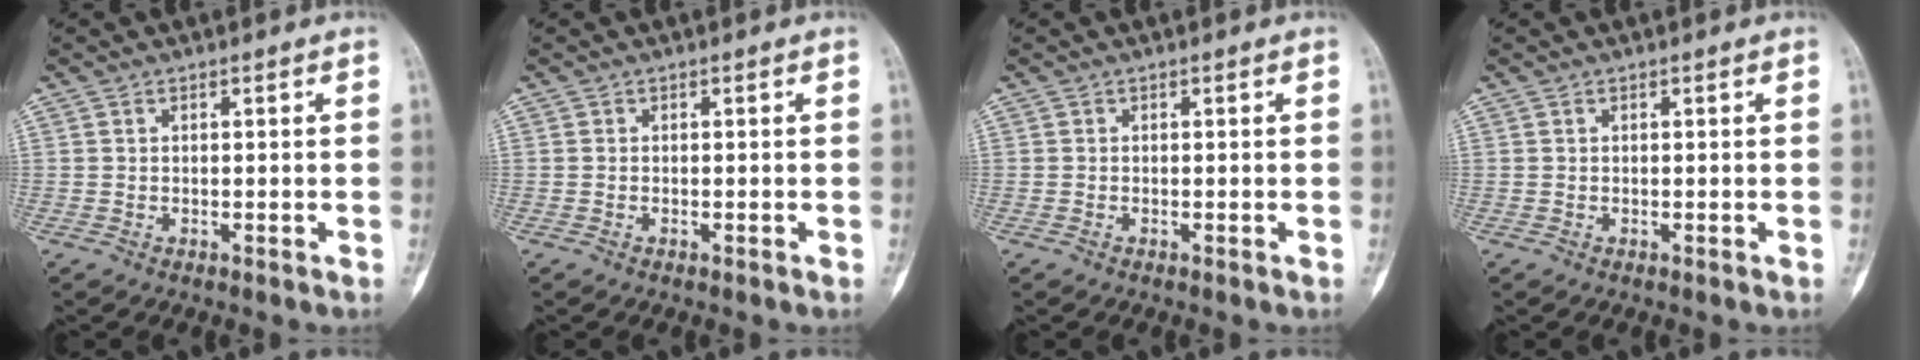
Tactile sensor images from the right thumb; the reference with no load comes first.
{"total": 0.0}
{"total": 0.0}
{"total": 0.0}